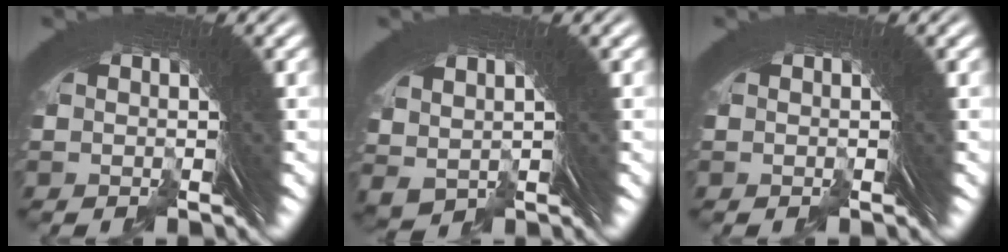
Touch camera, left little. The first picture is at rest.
{"total": 2.1, "force": [1.7, -0.9, 0.9], "torque": [-0.008, -0.001, 0.034]}
{"total": 0.0}